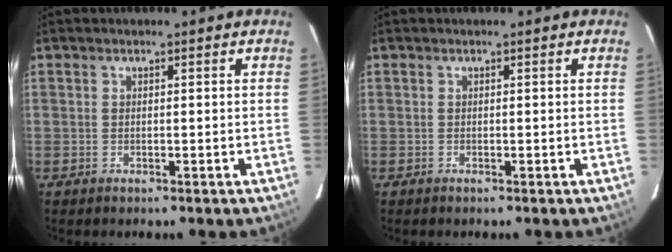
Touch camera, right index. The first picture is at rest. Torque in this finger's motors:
{"motor_torque": [0.00, 0.00, 0.00, 0.00]}